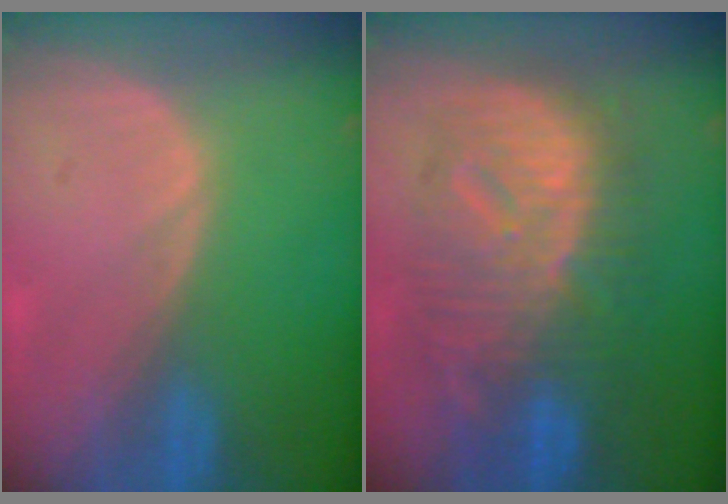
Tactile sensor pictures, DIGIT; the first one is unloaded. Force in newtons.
{"total": 12.5, "press": 12.4, "slide": 1.2}